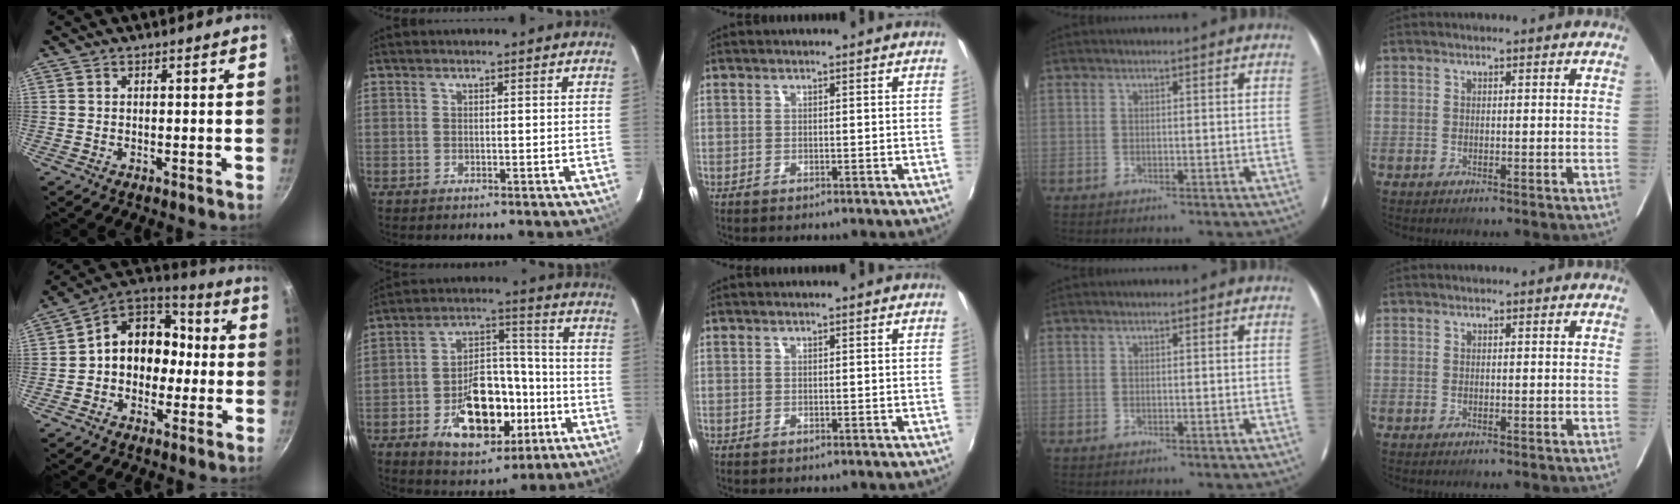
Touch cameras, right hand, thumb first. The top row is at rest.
{"thumb": {"total": 13.5, "force": [-0.9, 11.0, 7.9], "torque": [-0.068, 0.051, -0.037]}, "index": {"total": 16.8, "force": [-6.4, 10.0, 11.9], "torque": [-0.216, 0.026, -0.082]}}